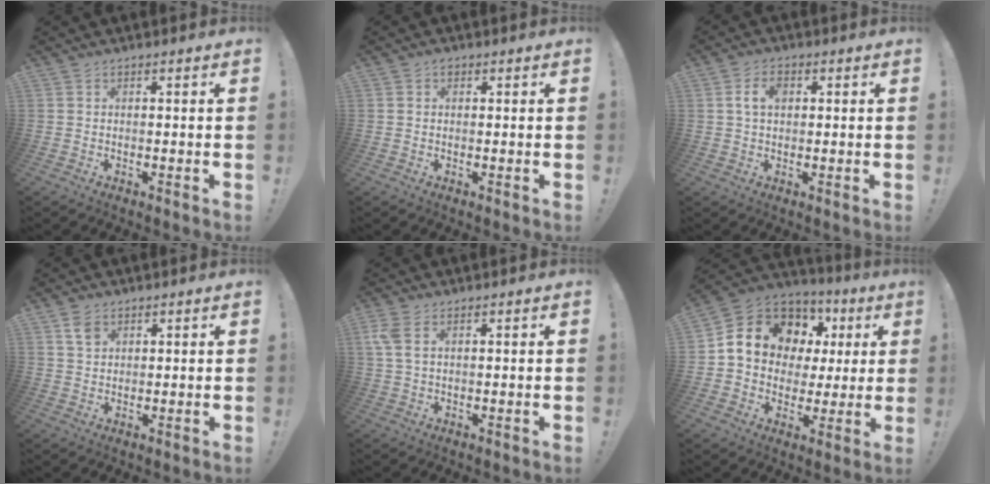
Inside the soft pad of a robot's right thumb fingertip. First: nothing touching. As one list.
[{"total": 1.1, "force": [0.3, 1.0, 0.4], "torque": [-0.008, 0.003, 0.006]}, {"total": 5.0, "force": [1.0, 3.1, 3.8], "torque": [-0.063, 0.006, 0.016]}, {"total": 3.4, "force": [2.0, 2.4, 1.4], "torque": [-0.013, -0.008, 0.036]}, {"total": 4.9, "force": [1.8, 2.4, 3.8], "torque": [-0.095, -0.001, 0.033]}, {"total": 13.9, "force": [5.5, 11.0, 6.6], "torque": [-0.107, -0.032, 0.116]}]